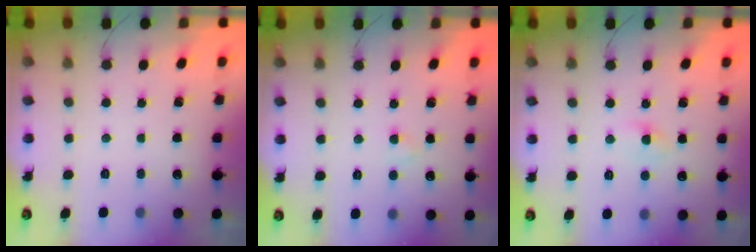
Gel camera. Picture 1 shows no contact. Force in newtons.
{"total": 1.9, "press": 1.7, "slide": 0.9}
{"total": 2.2, "press": 1.9, "slide": 1.1}